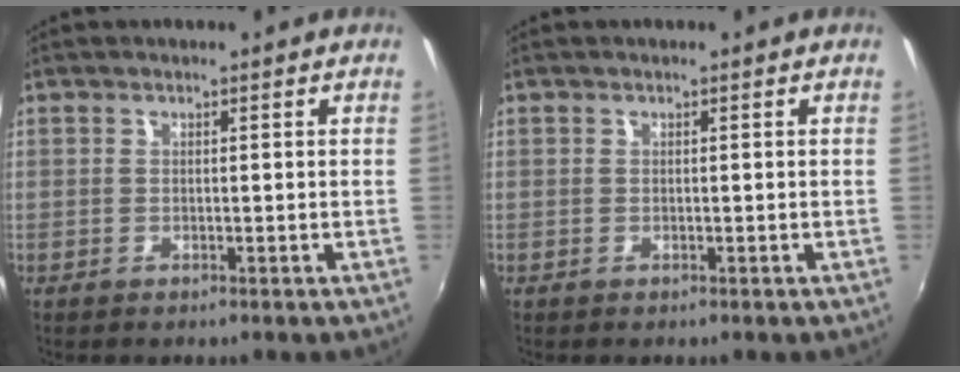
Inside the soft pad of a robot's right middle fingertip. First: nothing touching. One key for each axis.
{"total": 0.0}